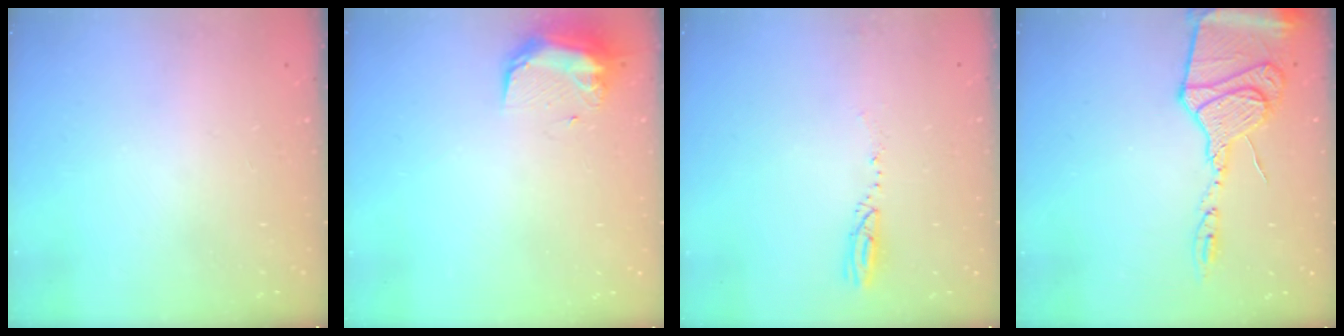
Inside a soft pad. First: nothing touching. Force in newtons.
{"total": 9.8, "press": 9.8, "slide": 0.8}
{"total": 3.3, "press": 3.3, "slide": 0.8}
{"total": 15.2, "press": 15.2, "slide": 1.4}